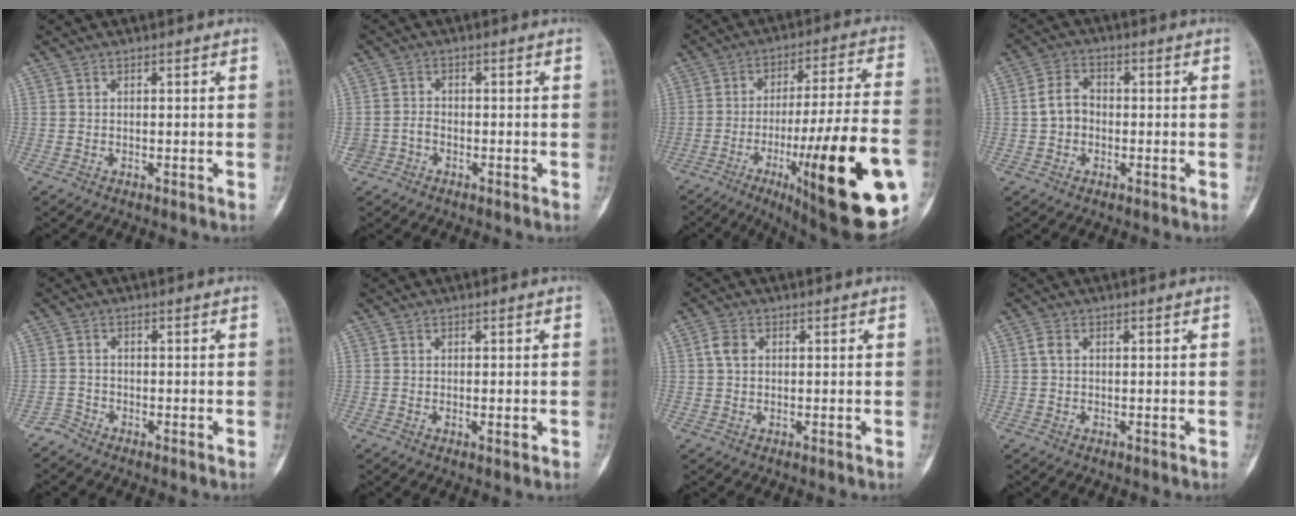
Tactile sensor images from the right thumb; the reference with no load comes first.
{"total": 2.4, "force": [-1.0, 1.9, 0.9], "torque": [-0.007, 0.012, -0.020]}
{"total": 30.3, "force": [-10.6, 5.9, 27.8], "torque": [-0.360, 0.023, -0.149]}
{"total": 4.8, "force": [-0.6, 3.7, 3.1], "torque": [-0.046, 0.018, -0.019]}
{"total": 1.8, "force": [-1.7, 0.2, -0.5], "torque": [0.018, -0.006, -0.040]}
{"total": 1.8, "force": [-0.4, 0.7, 1.6], "torque": [-0.025, -0.003, -0.003]}
{"total": 2.5, "force": [0.4, 1.8, 1.7], "torque": [-0.031, 0.006, 0.004]}
{"total": 1.2, "force": [0.1, 0.8, 0.9], "torque": [-0.015, 0.003, -0.001]}